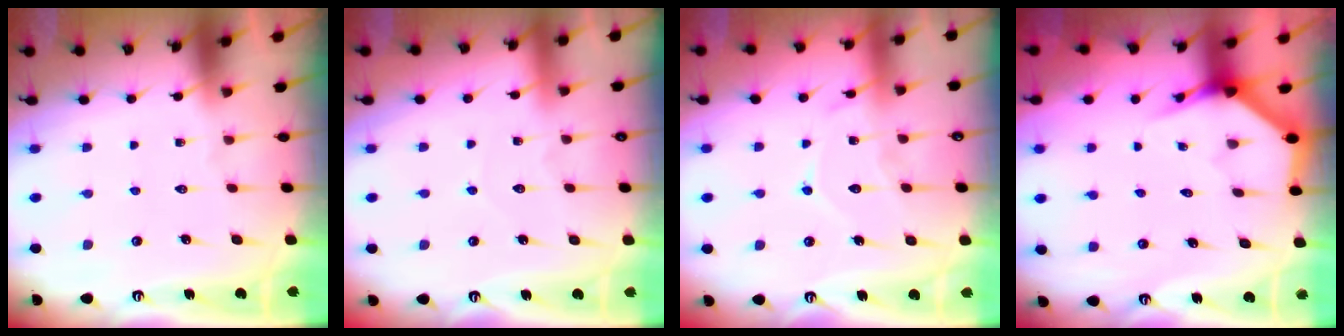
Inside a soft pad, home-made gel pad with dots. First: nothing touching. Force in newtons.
{"total": 3.7, "press": 3.7, "slide": 0.4}
{"total": 9.9, "press": 9.8, "slide": 1.0}
{"total": 4.0, "press": 4.0, "slide": 0.2}